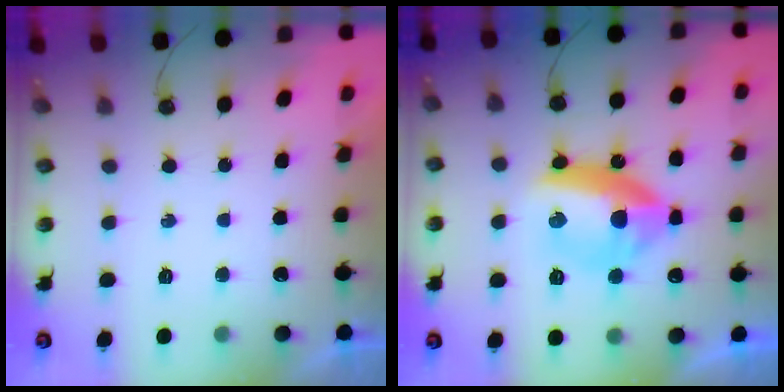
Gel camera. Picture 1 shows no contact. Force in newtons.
{"total": 15.1, "press": 15.1, "slide": 0.3}